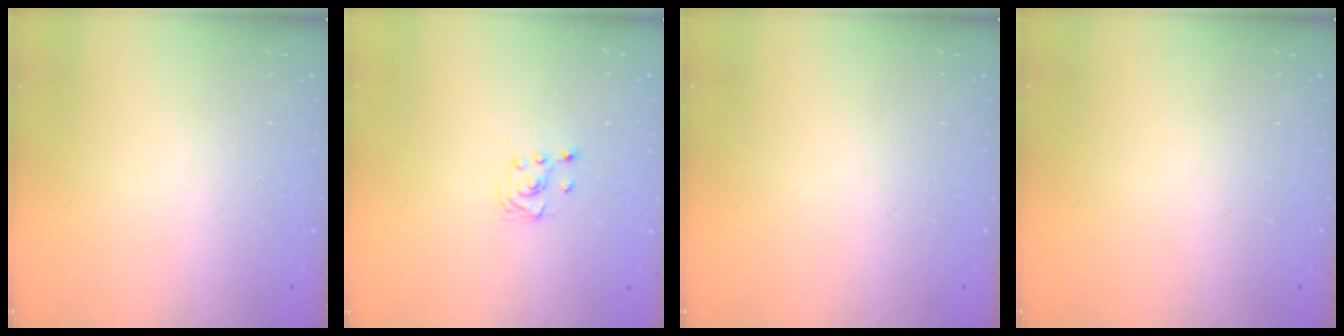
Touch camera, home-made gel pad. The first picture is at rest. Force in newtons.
{"total": 2.6, "press": 2.4, "slide": 1.0}
{"total": 0.0}
{"total": 0.0}